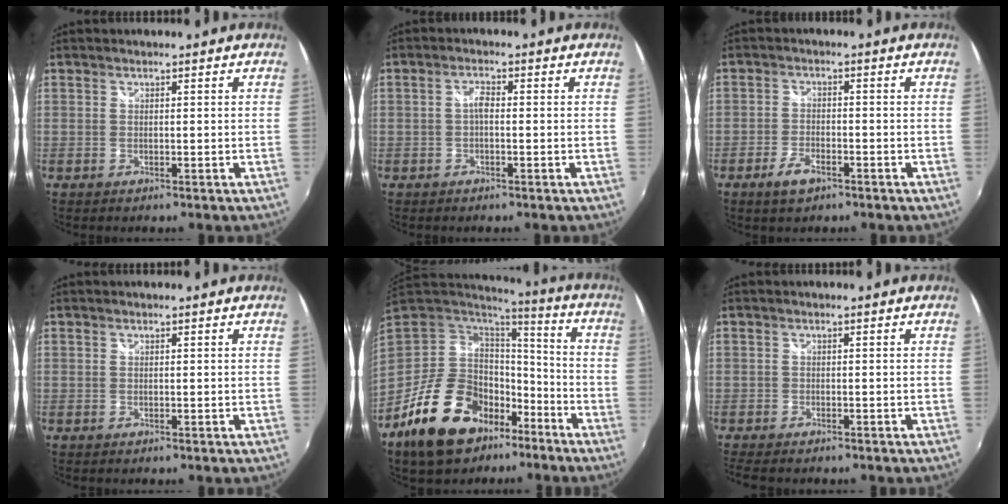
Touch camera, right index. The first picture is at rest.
{"total": 1.9, "force": [-0.4, 0.8, 1.7], "torque": [-0.033, 0.006, -0.009]}
{"total": 4.6, "force": [-3.0, 2.2, 2.8], "torque": [-0.069, -0.005, -0.055]}
{"total": 0.0}
{"total": 20.7, "force": [-11.3, 12.8, 11.8], "torque": [-0.240, 0.000, -0.177]}
{"total": 4.3, "force": [-3.7, 1.3, 1.9], "torque": [-0.052, -0.023, -0.066]}